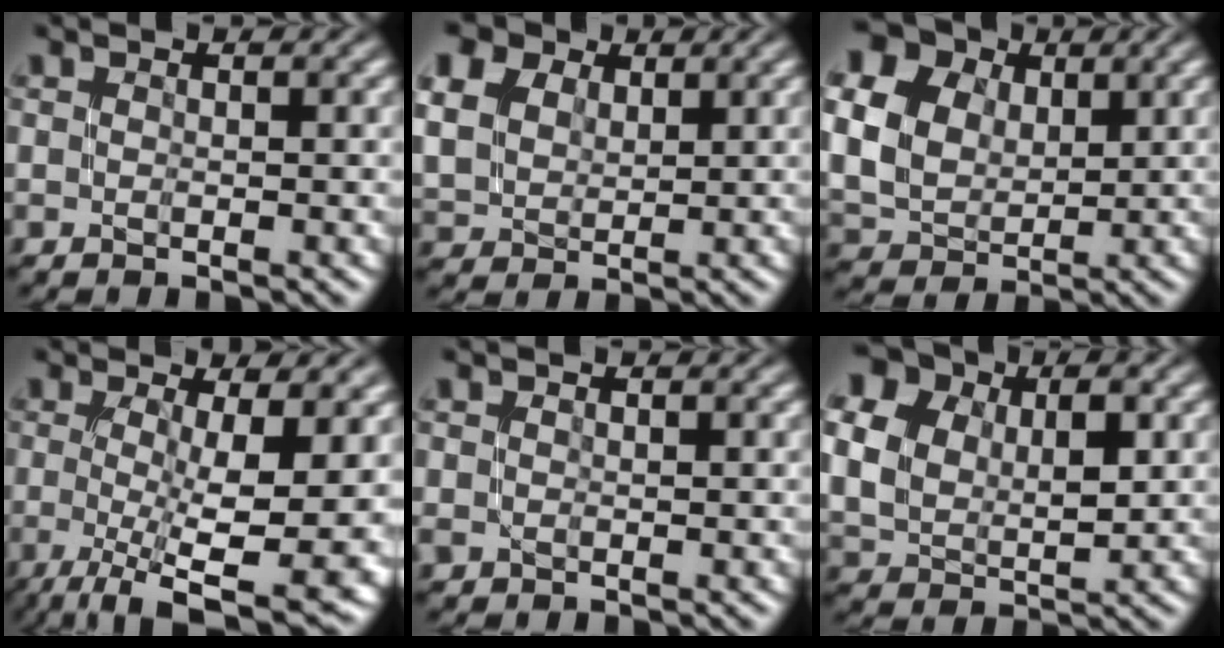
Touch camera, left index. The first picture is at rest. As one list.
[{"total": 11.6, "force": [5.8, 8.2, 5.8], "torque": [-0.155, 0.032, 0.100]}, {"total": 15.4, "force": [5.7, 12.4, 7.1], "torque": [-0.196, 0.029, 0.098]}, {"total": 10.2, "force": [-1.5, 2.6, 9.7], "torque": [-0.138, -0.012, -0.021]}, {"total": 1.0, "force": [-0.2, 0.9, 0.3], "torque": [-0.005, -0.003, -0.006]}, {"total": 12.0, "force": [4.0, 9.0, 6.8], "torque": [-0.138, 0.031, 0.084]}]